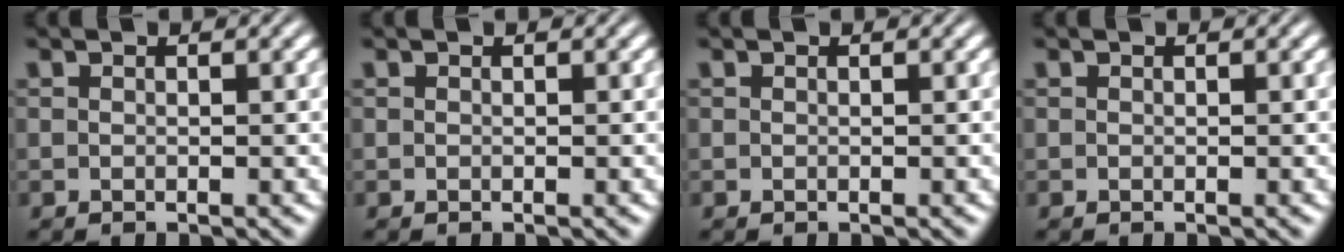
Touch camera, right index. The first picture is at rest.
{"total": 0.0}
{"total": 0.0}
{"total": 0.0}